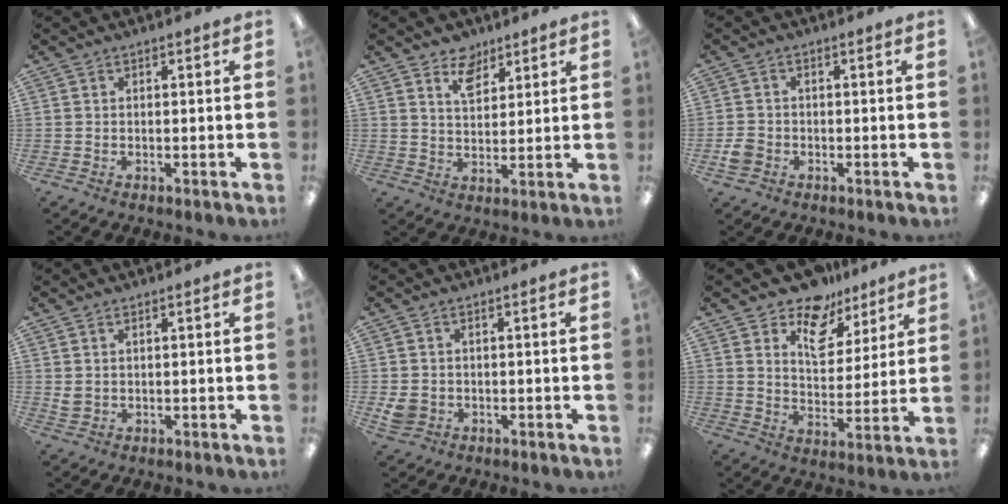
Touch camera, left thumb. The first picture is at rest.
{"total": 6.7, "force": [4.8, 3.9, 2.4], "torque": [-0.032, -0.022, 0.085]}
{"total": 3.1, "force": [-1.6, 2.3, 1.2], "torque": [-0.023, 0.003, -0.031]}
{"total": 1.6, "force": [0.7, 1.2, 0.8], "torque": [-0.017, 0.000, 0.013]}
{"total": 2.9, "force": [-0.6, 2.5, 1.4], "torque": [-0.022, -0.003, -0.012]}
{"total": 12.1, "force": [9.0, 6.7, 4.7], "torque": [-0.073, -0.057, 0.165]}